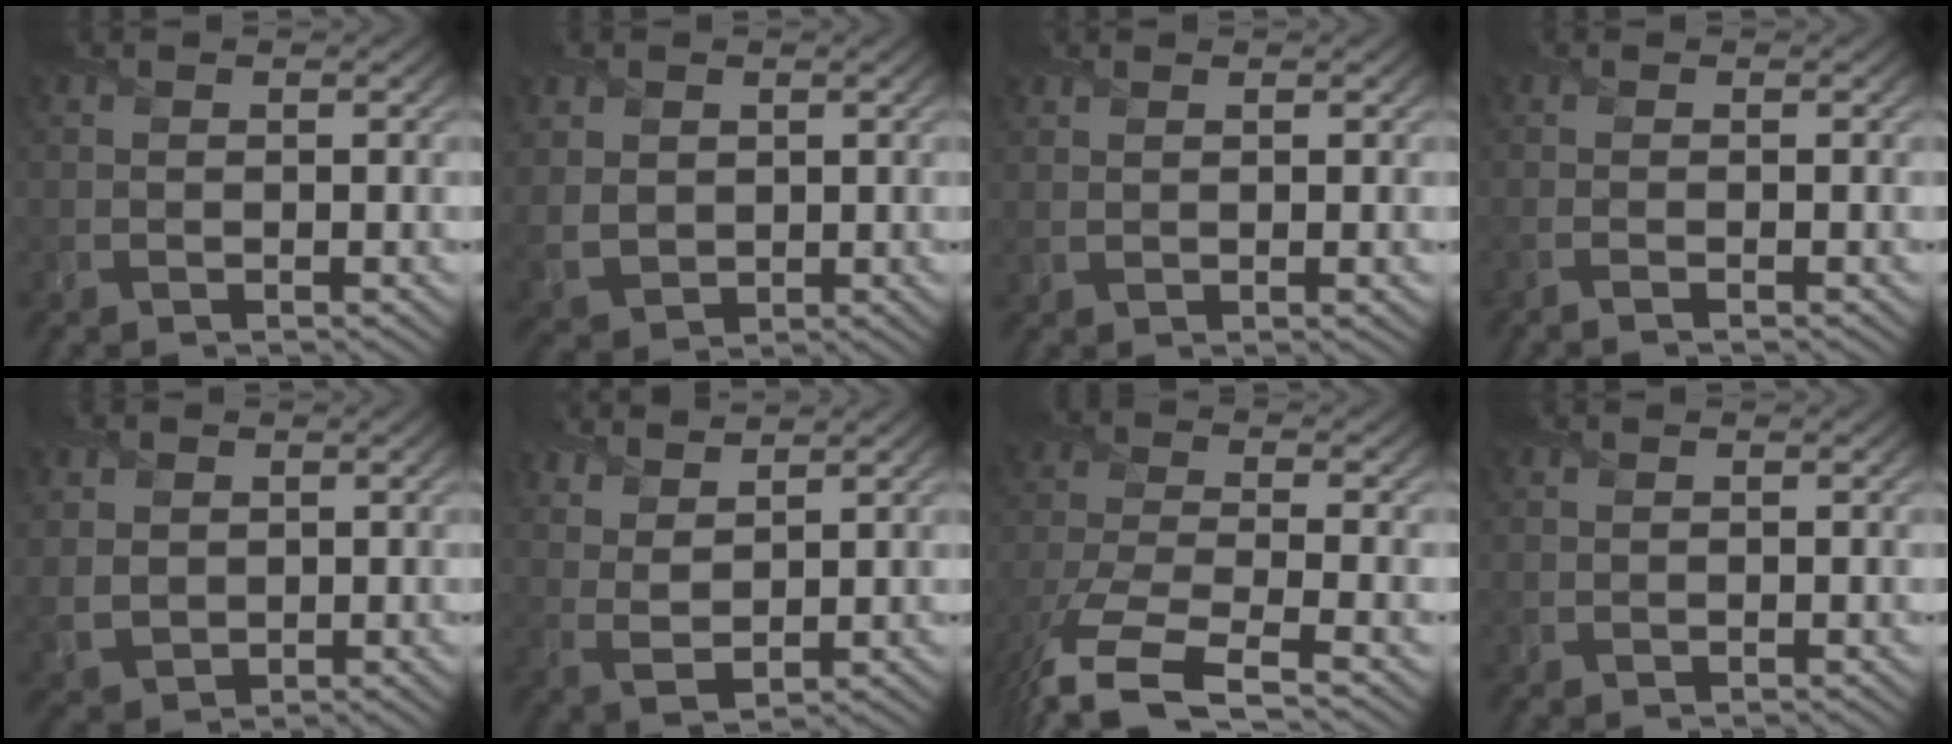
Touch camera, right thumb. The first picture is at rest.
{"total": 4.2, "force": [1.4, 3.5, 1.7], "torque": [-0.060, -0.004, 0.032]}
{"total": 1.1, "force": [0.6, 0.2, 0.9], "torque": [-0.019, 0.006, 0.012]}
{"total": 1.4, "force": [-0.6, 0.4, 1.2], "torque": [-0.010, -0.001, -0.023]}
{"total": 3.8, "force": [1.2, 3.2, 1.6], "torque": [-0.055, -0.004, 0.027]}
{"total": 5.8, "force": [5.0, 1.4, 2.5], "torque": [-0.058, -0.003, 0.095]}
{"total": 8.4, "force": [-5.5, 2.8, 5.7], "torque": [-0.133, -0.023, -0.111]}
{"total": 0.0}